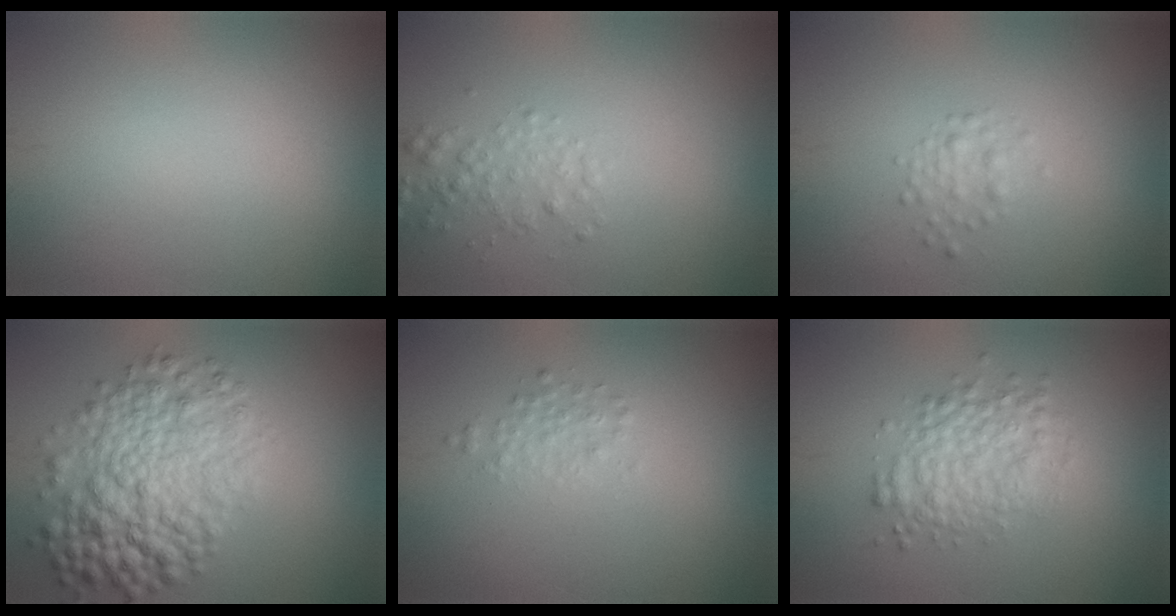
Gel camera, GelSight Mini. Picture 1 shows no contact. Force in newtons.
{"total": 1.9, "press": 1.9, "slide": 0.1}
{"total": 1.3, "press": 1.3, "slide": 0.0}
{"total": 8.1, "press": 8.1, "slide": 0.1}
{"total": 1.4, "press": 1.4, "slide": 0.0}
{"total": 4.1, "press": 4.1, "slide": 0.1}